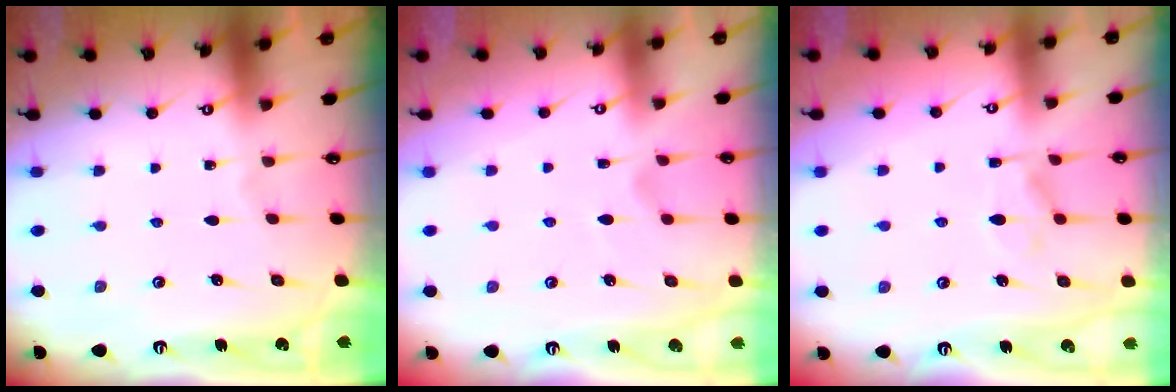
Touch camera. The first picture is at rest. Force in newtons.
{"total": 1.1, "press": 0.2, "slide": 1.1}
{"total": 1.7, "press": 1.1, "slide": 1.3}